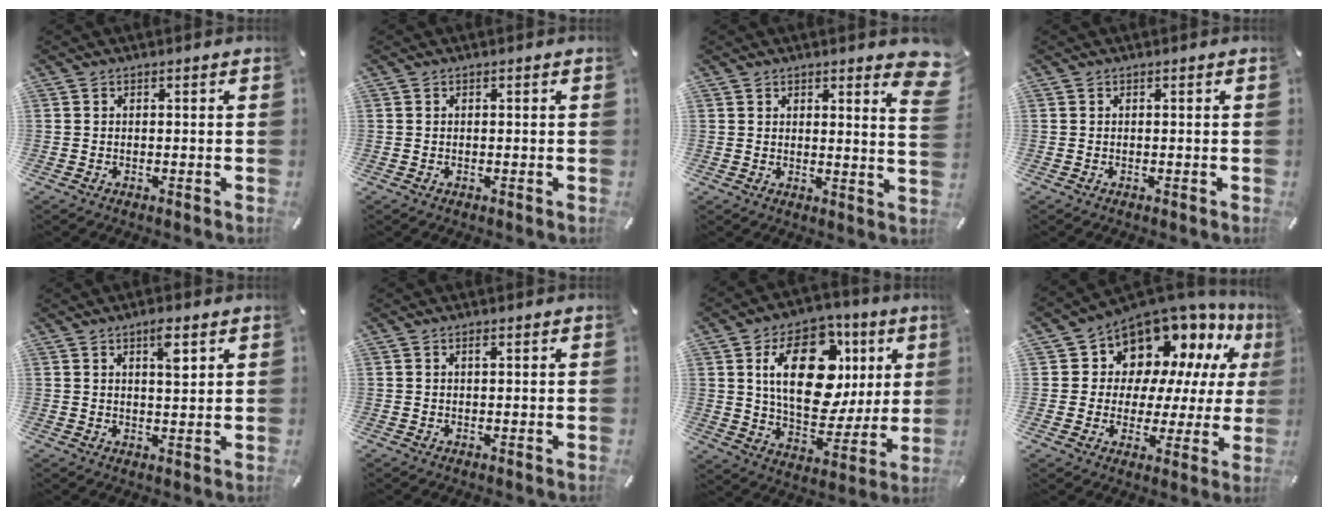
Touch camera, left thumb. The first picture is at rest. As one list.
[{"total": 0.0}, {"total": 4.4, "force": [3.4, 1.4, 2.5], "torque": [-0.018, -0.024, 0.053]}, {"total": 0.0}, {"total": 4.7, "force": [2.4, 1.4, 3.8], "torque": [-0.057, -0.006, 0.034]}, {"total": 0.8, "force": [0.3, 0.2, 0.7], "torque": [-0.014, 0.001, 0.005]}, {"total": 22.2, "force": [7.0, 13.4, 16.3], "torque": [-0.267, -0.018, 0.115]}, {"total": 12.7, "force": [9.9, 7.5, 2.4], "torque": [-0.053, -0.096, 0.183]}]